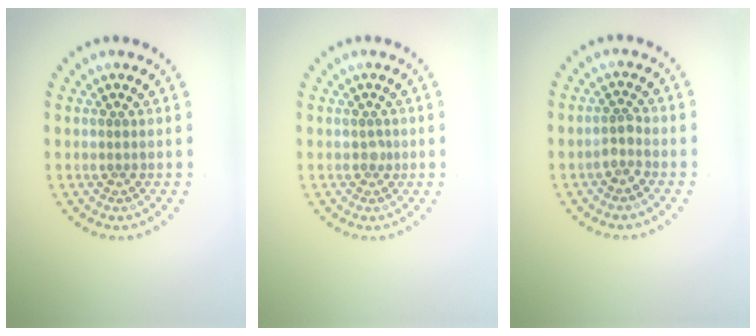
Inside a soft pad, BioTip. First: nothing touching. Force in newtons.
{"total": 0.6, "press": 0.5, "slide": 0.3}
{"total": 1.4, "press": 1.2, "slide": 0.7}